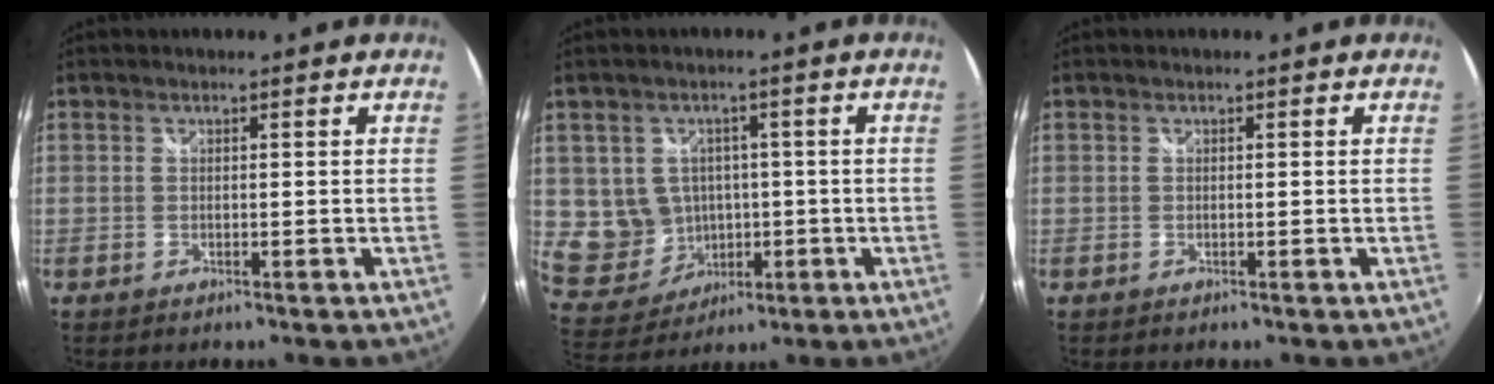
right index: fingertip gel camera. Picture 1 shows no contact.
{"total": 9.7, "force": [0.2, 9.3, 2.6], "torque": [-0.077, 0.007, 0.025]}
{"total": 0.0}